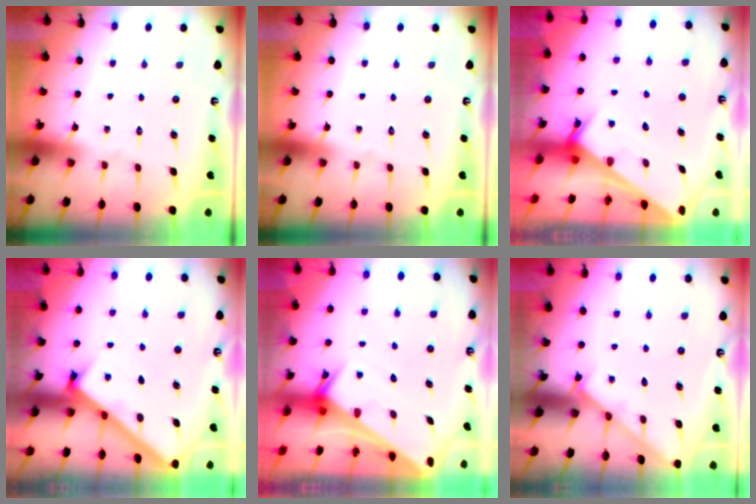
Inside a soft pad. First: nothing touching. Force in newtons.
{"total": 0.0}
{"total": 3.0, "press": 3.0, "slide": 0.3}
{"total": 3.0, "press": 3.0, "slide": 0.2}
{"total": 2.9, "press": 2.9, "slide": 0.2}
{"total": 2.9, "press": 2.9, "slide": 0.4}